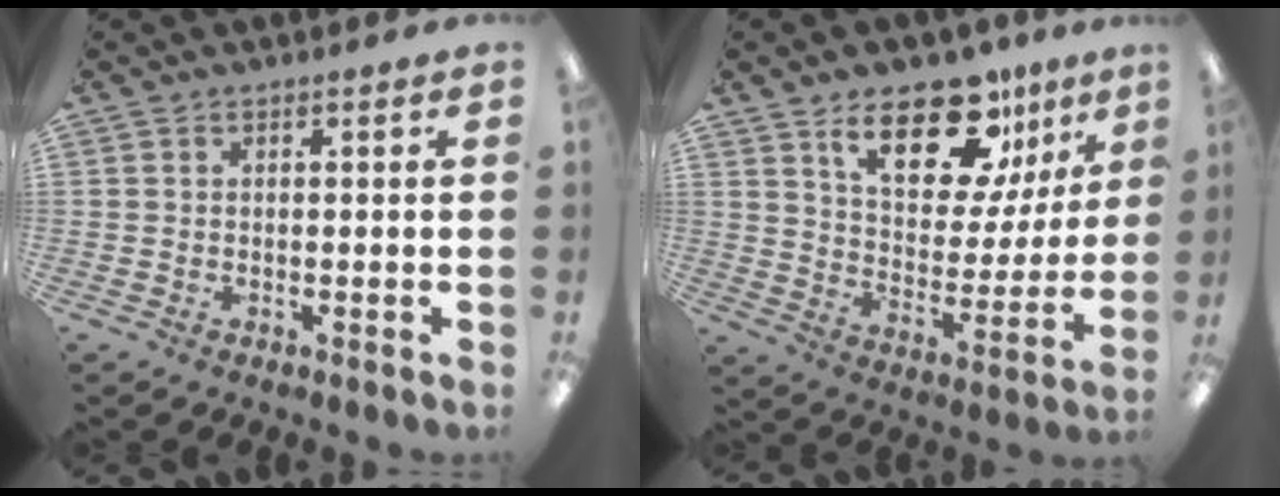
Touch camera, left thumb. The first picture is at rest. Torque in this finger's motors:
{"motor_torque": [2.28, 2.13, 1.50, -1.23, 0.37]}